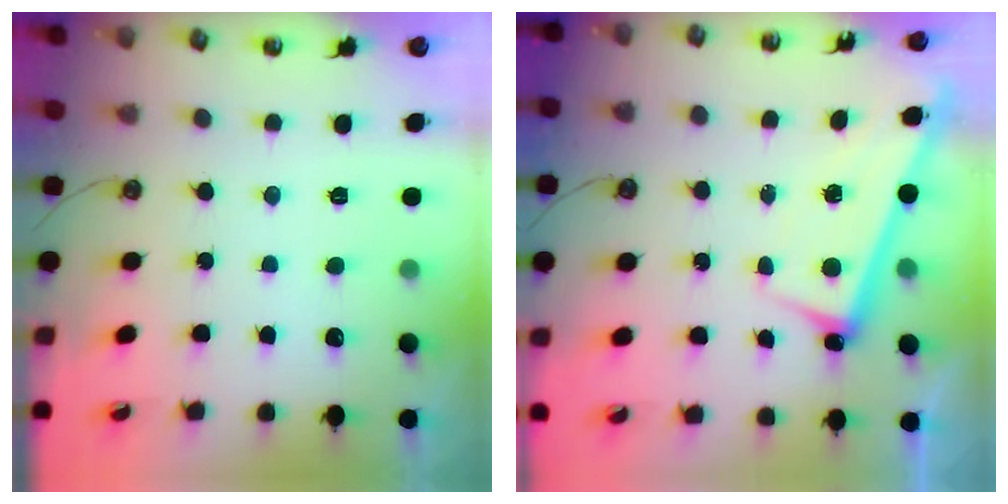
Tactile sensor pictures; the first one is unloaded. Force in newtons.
{"total": 2.8, "press": 2.7, "slide": 0.4}